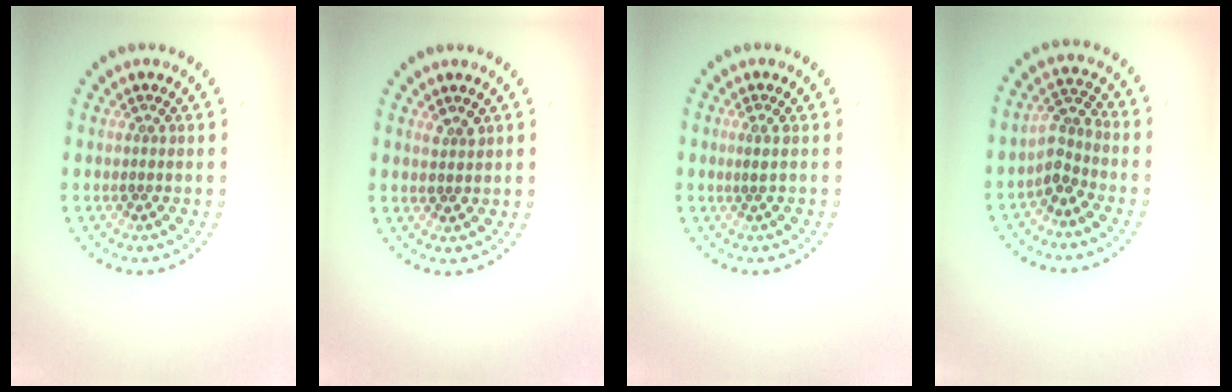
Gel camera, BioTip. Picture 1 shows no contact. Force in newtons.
{"total": 1.2, "press": 1.1, "slide": 0.3}
{"total": 0.6, "press": 0.3, "slide": 0.5}
{"total": 2.5, "press": 1.9, "slide": 1.7}